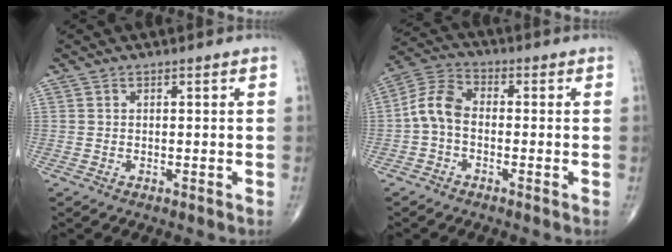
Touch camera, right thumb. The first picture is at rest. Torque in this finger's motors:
{"motor_torque": [1.23, 1.00, 0.93, -0.14, 0.08]}